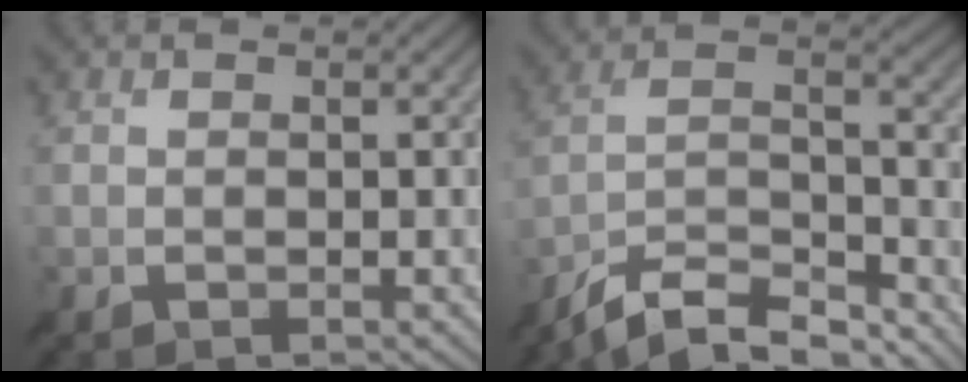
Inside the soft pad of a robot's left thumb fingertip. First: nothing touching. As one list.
[{"total": 11.8, "force": [-10.0, 2.8, 5.6], "torque": [-0.114, 0.006, -0.184]}]